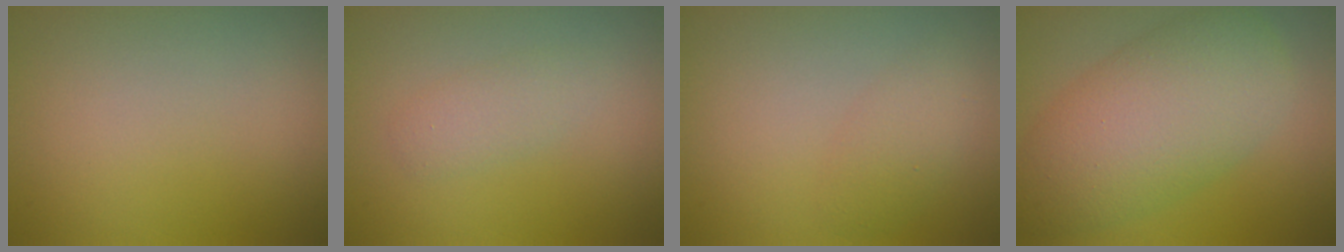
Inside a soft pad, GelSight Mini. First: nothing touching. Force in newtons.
{"total": 2.4, "press": 2.4, "slide": 0.2}
{"total": 2.0, "press": 2.0, "slide": 0.2}
{"total": 8.5, "press": 8.5, "slide": 0.3}